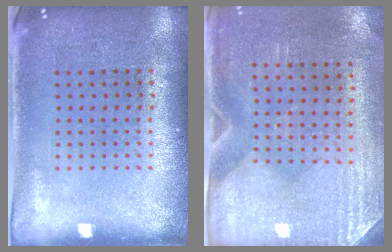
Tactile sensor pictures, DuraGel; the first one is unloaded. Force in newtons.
{"total": 2.9, "press": 2.5, "slide": 1.5}